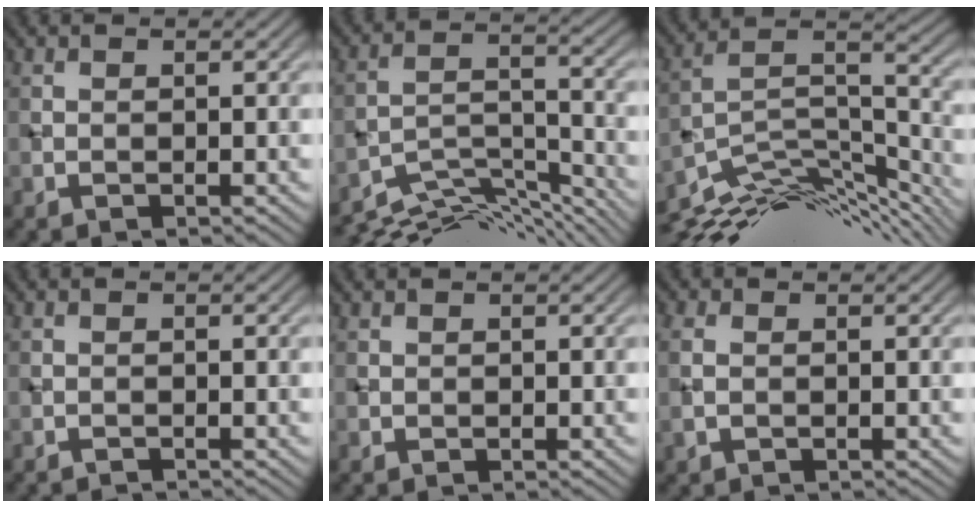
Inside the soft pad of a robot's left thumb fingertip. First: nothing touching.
{"total": 9.9, "force": [-8.2, 2.7, 4.8], "torque": [-0.093, -0.008, -0.140]}
{"total": 13.2, "force": [-9.0, 4.3, 8.7], "torque": [-0.173, -0.003, -0.146]}
{"total": 0.6, "force": [-0.6, 0.0, 0.0], "torque": [0.002, 0.000, -0.014]}
{"total": 0.6, "force": [0.2, 0.6, 0.1], "torque": [0.000, -0.002, 0.005]}
{"total": 2.0, "force": [-0.1, 1.4, 1.5], "torque": [-0.048, 0.001, -0.004]}